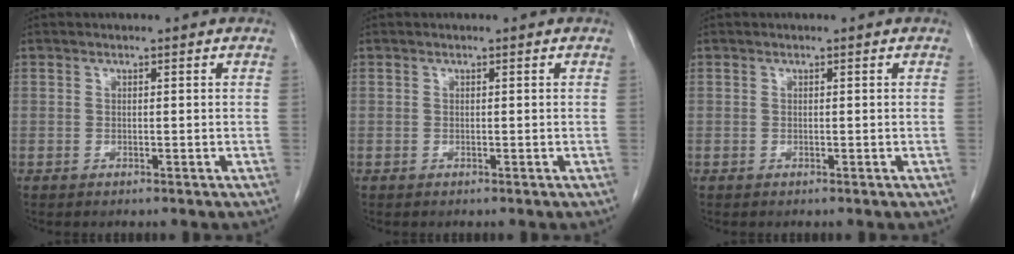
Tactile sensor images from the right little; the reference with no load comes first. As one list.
[{"total": 0.0}, {"total": 0.0}]